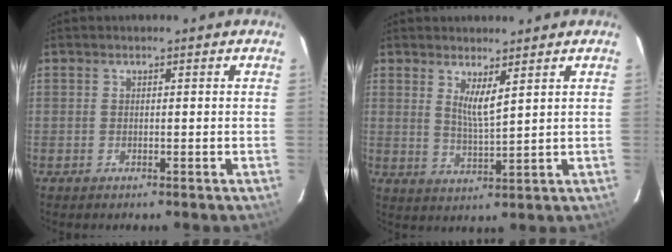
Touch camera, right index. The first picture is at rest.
{"total": 4.4, "force": [2.5, 0.4, 3.6], "torque": [-0.068, -0.014, 0.043]}